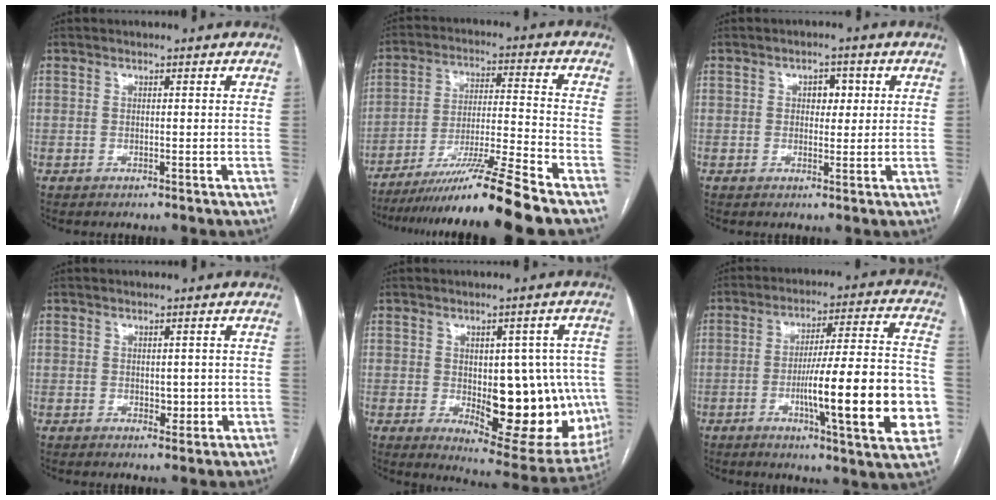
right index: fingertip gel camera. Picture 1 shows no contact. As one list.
[{"total": 14.0, "force": [-11.3, -2.9, 7.7], "torque": [-0.124, -0.018, -0.194]}, {"total": 3.0, "force": [0.9, 1.9, 2.2], "torque": [-0.027, 0.010, 0.013]}, {"total": 2.5, "force": [0.0, 1.7, 1.8], "torque": [-0.022, 0.002, 0.007]}, {"total": 18.0, "force": [-2.1, 7.6, 16.2], "torque": [-0.174, 0.006, -0.004]}, {"total": 20.4, "force": [-4.4, 2.0, 19.8], "torque": [-0.245, 0.007, -0.057]}]